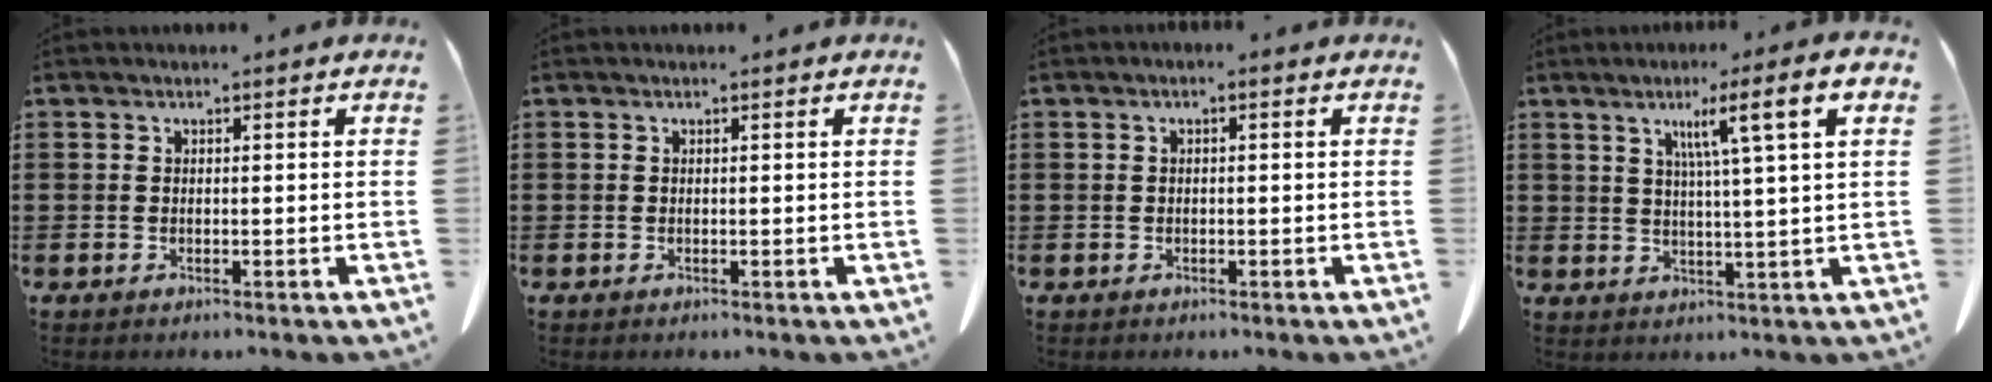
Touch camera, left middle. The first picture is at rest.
{"total": 0.0}
{"total": 0.7, "force": [-0.2, 0.2, 0.6], "torque": [-0.012, -0.002, -0.004]}
{"total": 7.2, "force": [2.9, -0.6, 6.6], "torque": [-0.116, -0.006, 0.039]}